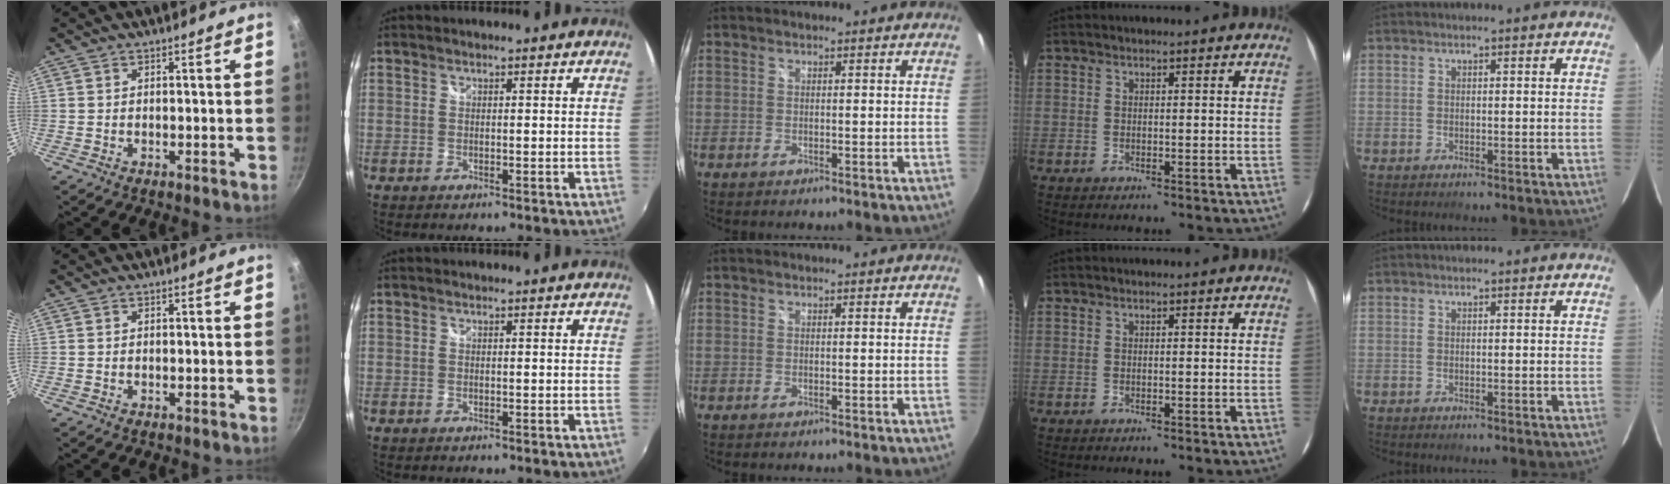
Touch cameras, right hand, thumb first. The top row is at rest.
{}